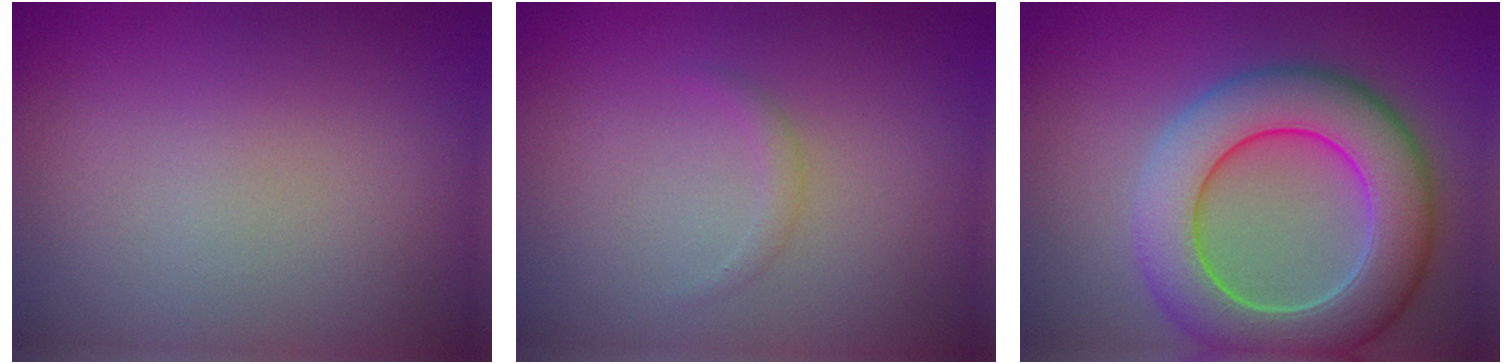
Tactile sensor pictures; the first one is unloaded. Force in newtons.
{"total": 0.8, "press": 0.8, "slide": 0.0}
{"total": 9.5, "press": 9.5, "slide": 0.9}